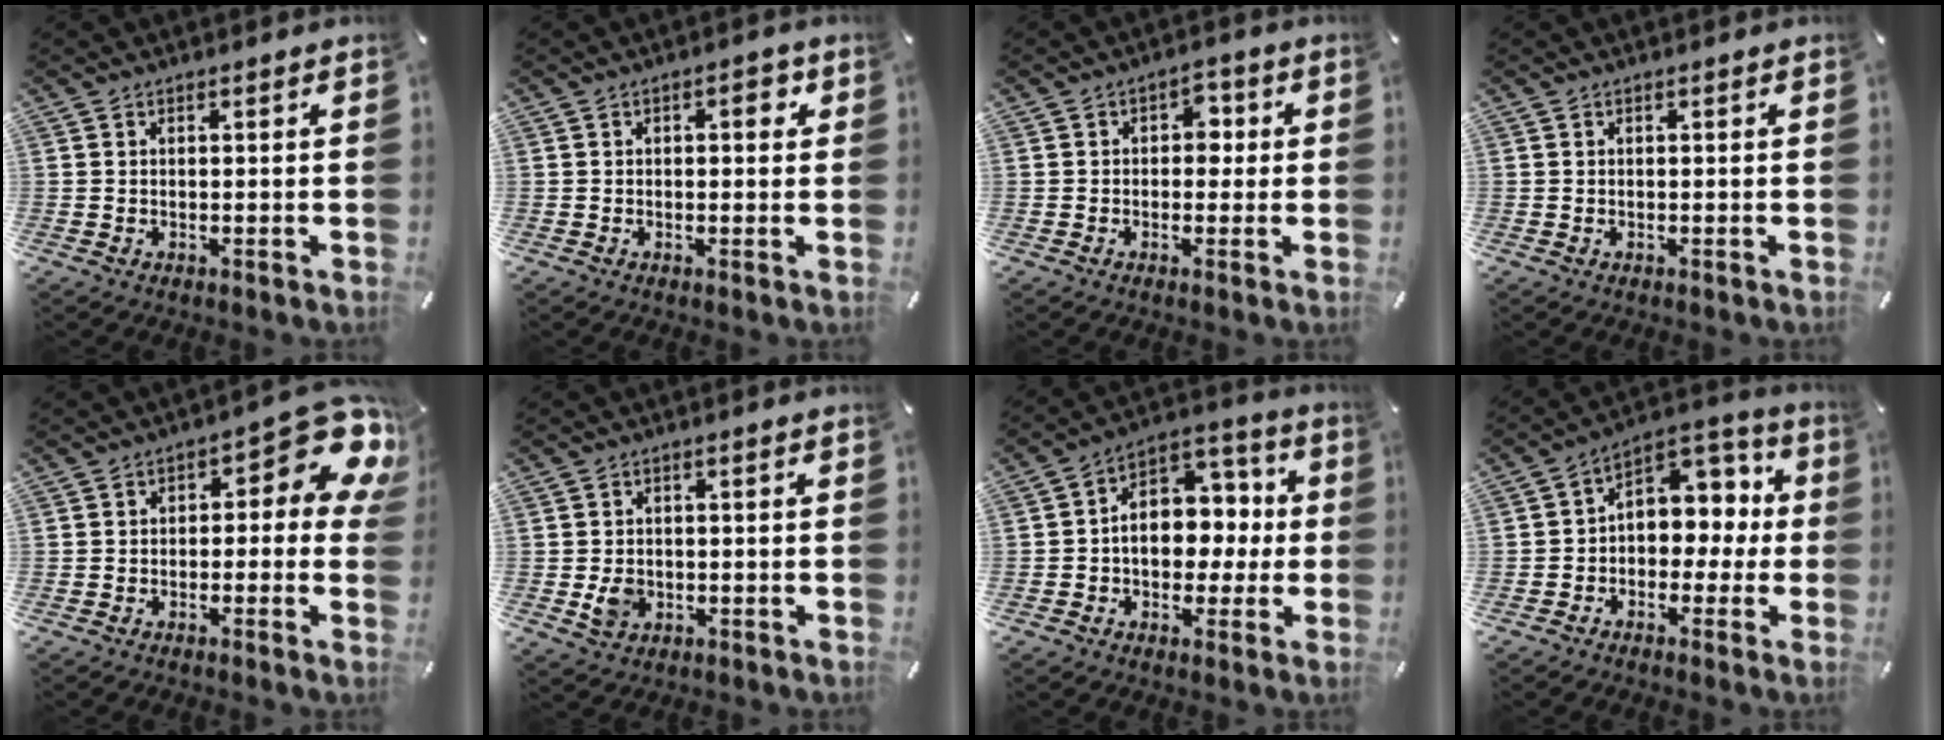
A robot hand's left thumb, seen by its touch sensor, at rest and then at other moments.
{"total": 3.0, "force": [0.4, 1.6, 2.4], "torque": [-0.026, 0.001, -0.001]}
{"total": 4.0, "force": [-0.1, 3.0, 2.6], "torque": [-0.020, 0.000, -0.014]}
{"total": 0.0}
{"total": 11.8, "force": [3.8, 5.4, 9.7], "torque": [-0.123, -0.027, 0.067]}
{"total": 4.4, "force": [-0.8, 3.7, 2.2], "torque": [-0.034, -0.005, -0.018]}
{"total": 10.6, "force": [-0.8, 9.0, 5.5], "torque": [-0.084, 0.002, -0.012]}
{"total": 7.4, "force": [0.5, 6.7, 2.9], "torque": [-0.041, -0.006, 0.010]}